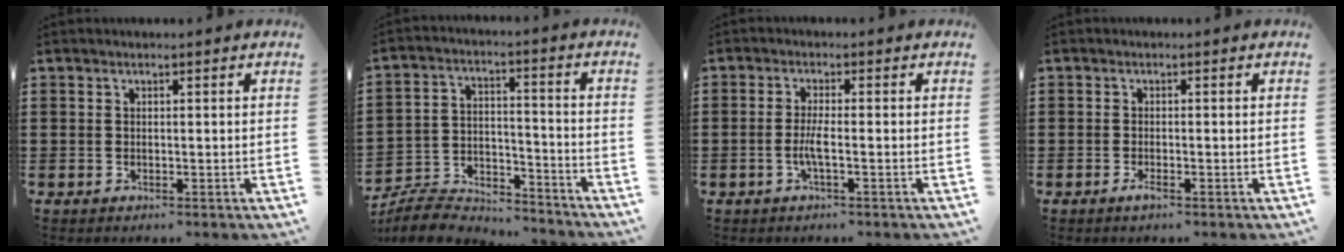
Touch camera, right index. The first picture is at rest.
{"total": 7.1, "force": [-6.7, 1.7, 1.4], "torque": [-0.037, 0.009, -0.135]}
{"total": 2.9, "force": [-1.0, 0.2, 2.7], "torque": [-0.070, -0.009, -0.026]}
{"total": 1.3, "force": [-0.7, 0.2, 1.0], "torque": [-0.026, -0.007, -0.015]}